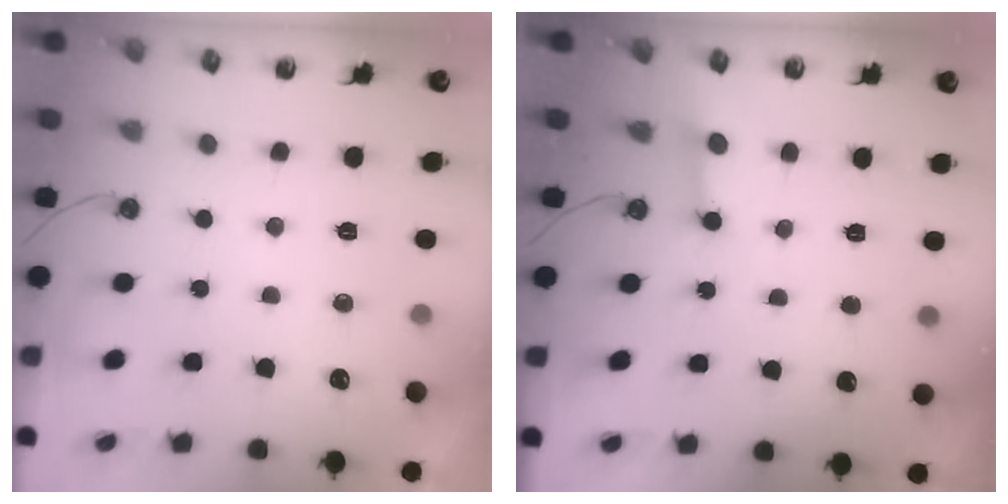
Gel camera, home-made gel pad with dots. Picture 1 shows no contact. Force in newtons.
{"total": 2.4, "press": 2.4, "slide": 0.2}